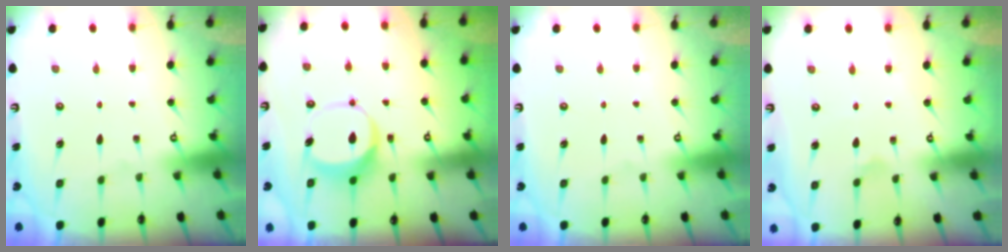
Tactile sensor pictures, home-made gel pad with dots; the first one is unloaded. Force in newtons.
{"total": 7.9, "press": 7.9, "slide": 0.5}
{"total": 0.0}
{"total": 1.3, "press": 1.2, "slide": 0.4}